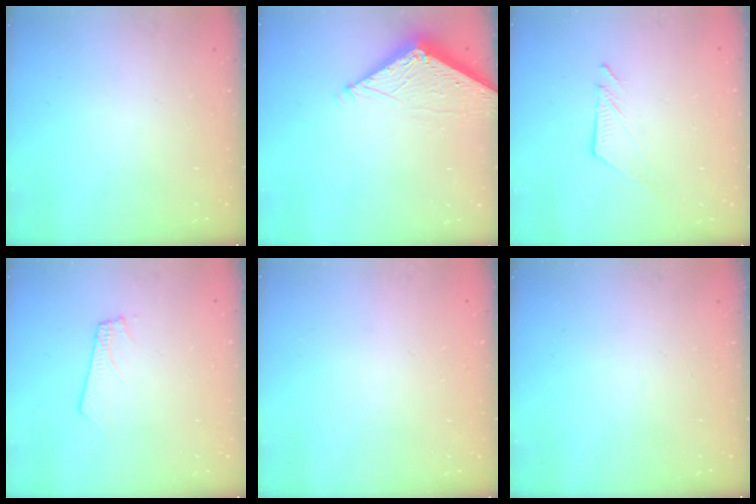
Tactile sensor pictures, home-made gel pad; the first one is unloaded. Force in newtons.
{"total": 6.6, "press": 6.6, "slide": 0.1}
{"total": 7.0, "press": 7.0, "slide": 0.1}
{"total": 1.8, "press": 1.8, "slide": 0.1}
{"total": 0.0}
{"total": 0.0}